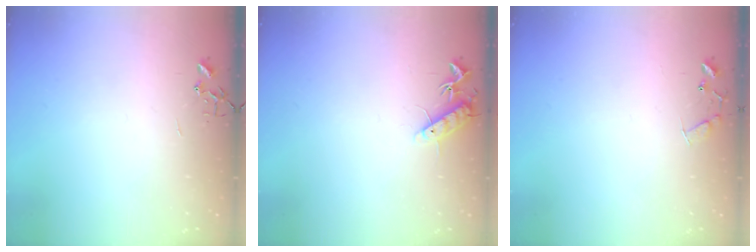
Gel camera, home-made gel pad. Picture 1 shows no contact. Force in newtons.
{"total": 10.1, "press": 10.0, "slide": 0.8}
{"total": 8.1, "press": 8.1, "slide": 0.5}